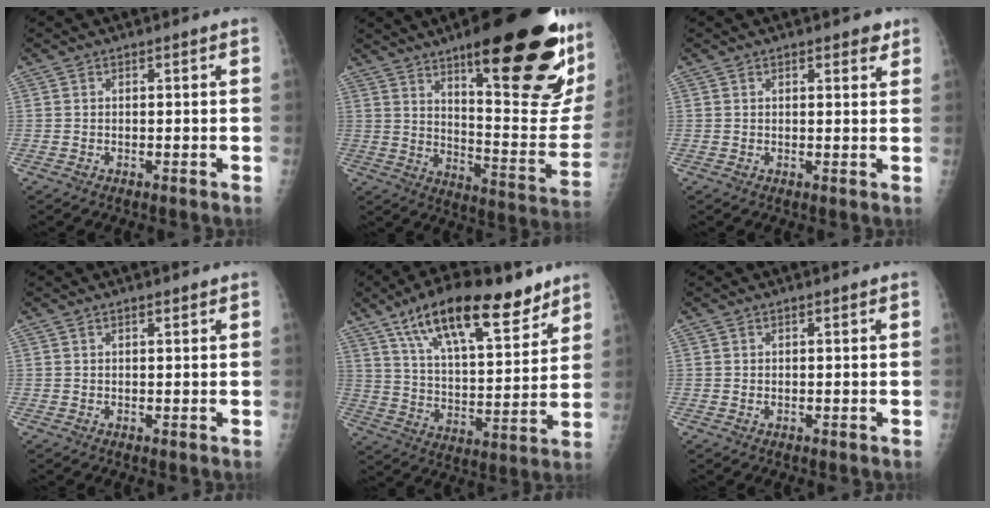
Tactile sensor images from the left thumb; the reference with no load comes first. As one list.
[{"total": 30.4, "force": [16.1, 7.3, 24.8], "torque": [-0.267, -0.060, 0.244]}, {"total": 2.6, "force": [1.8, 1.1, 1.6], "torque": [-0.007, -0.007, 0.019]}, {"total": 0.8, "force": [0.6, 0.2, 0.5], "torque": [-0.008, -0.002, 0.010]}, {"total": 21.1, "force": [13.6, 7.7, 14.1], "torque": [-0.199, -0.048, 0.229]}, {"total": 0.6, "force": [0.2, 0.2, 0.5], "torque": [-0.011, 0.002, 0.006]}]